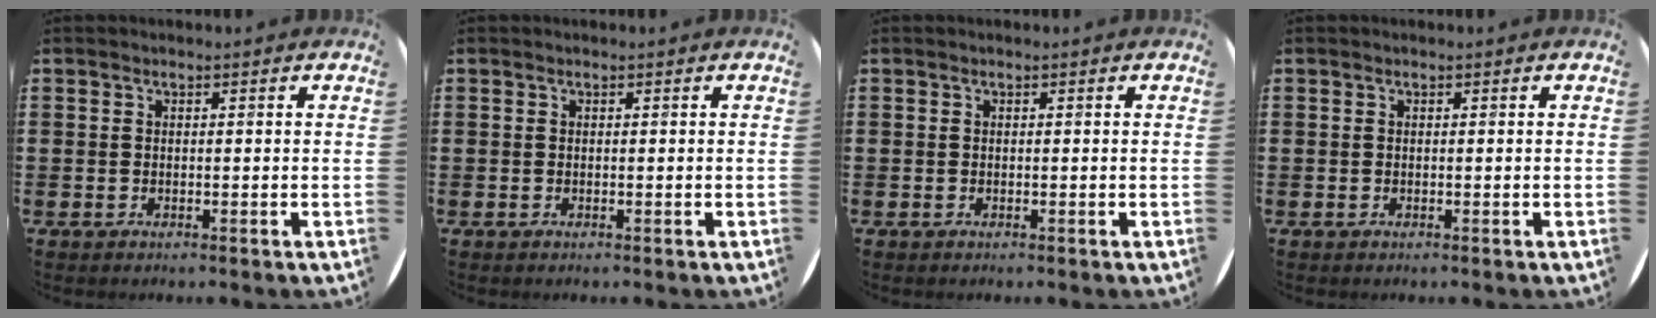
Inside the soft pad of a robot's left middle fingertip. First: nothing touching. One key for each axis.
{"total": 0.0}
{"total": 0.0}
{"total": 0.0}